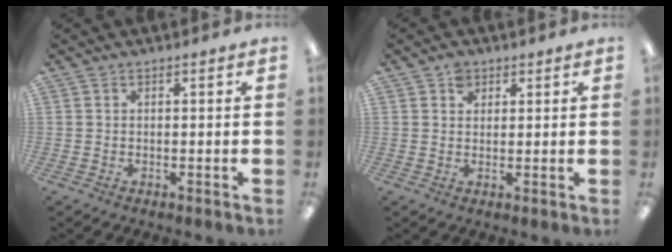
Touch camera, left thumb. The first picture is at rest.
{"total": 2.8, "force": [1.7, 2.1, 1.0], "torque": [-0.007, -0.006, 0.029]}